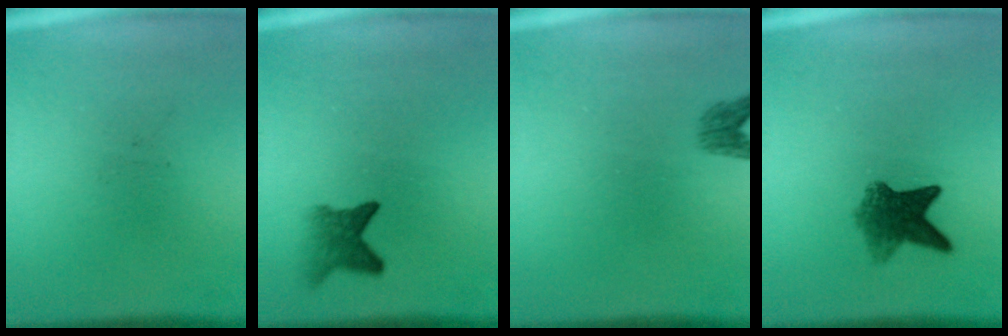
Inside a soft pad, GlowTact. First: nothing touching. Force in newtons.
{"total": 3.2}
{"total": 1.8}
{"total": 5.7}